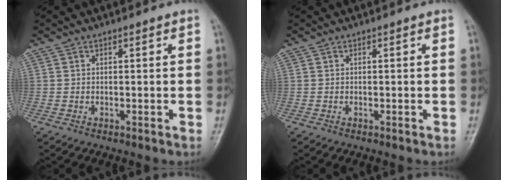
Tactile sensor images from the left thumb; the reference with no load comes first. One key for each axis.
{"total": 0.0}